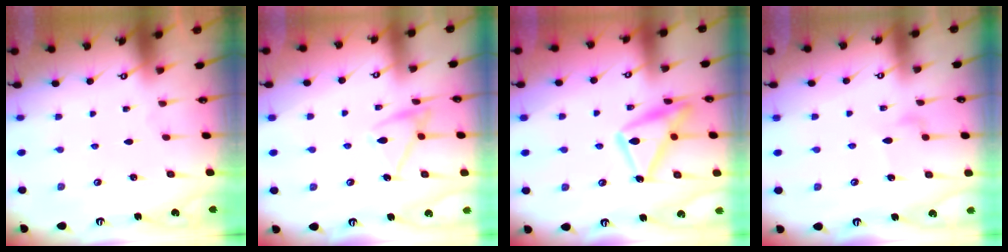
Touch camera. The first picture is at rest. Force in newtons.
{"total": 14.5, "press": 14.5, "slide": 0.7}
{"total": 16.3, "press": 16.3, "slide": 1.2}
{"total": 7.9, "press": 7.9, "slide": 0.4}